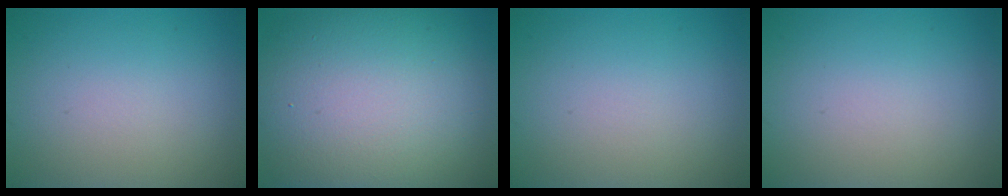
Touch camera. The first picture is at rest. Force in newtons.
{"total": 15.6, "press": 15.6, "slide": 0.9}
{"total": 0.0}
{"total": 0.0}